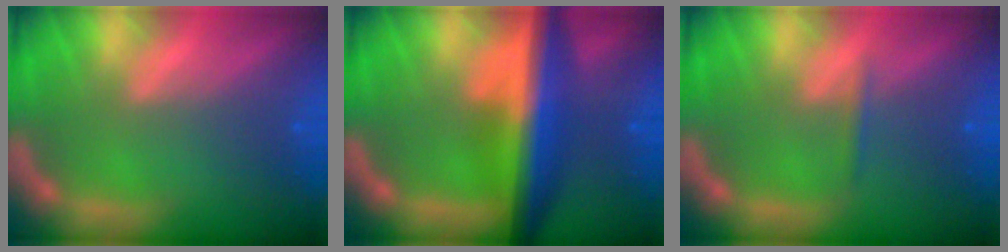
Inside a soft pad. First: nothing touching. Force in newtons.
{"total": 9.0}
{"total": 0.9}